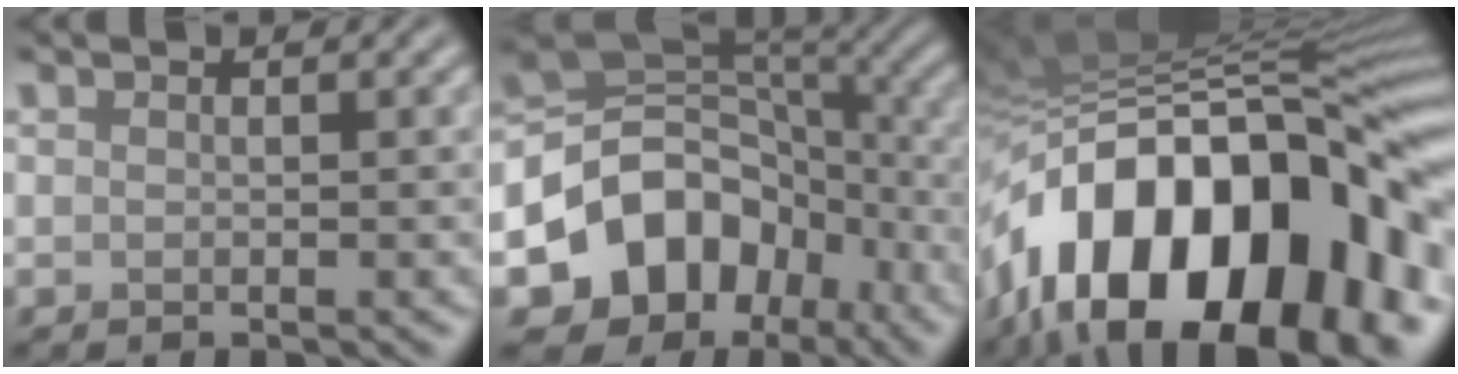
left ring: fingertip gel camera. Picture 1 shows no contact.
{"total": 10.4, "force": [-4.5, 8.0, 4.7], "torque": [-0.074, 0.008, -0.088]}
{"total": 18.2, "force": [-5.9, 9.6, 14.3], "torque": [-0.225, 0.030, -0.103]}